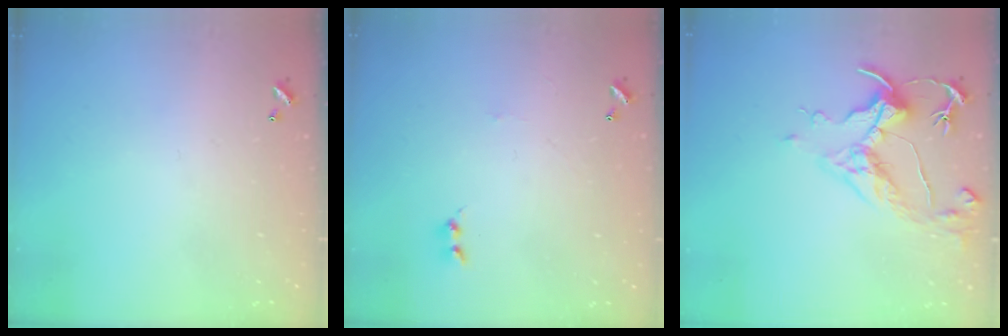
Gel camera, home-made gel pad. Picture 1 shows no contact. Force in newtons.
{"total": 0.0}
{"total": 4.6, "press": 4.5, "slide": 1.0}